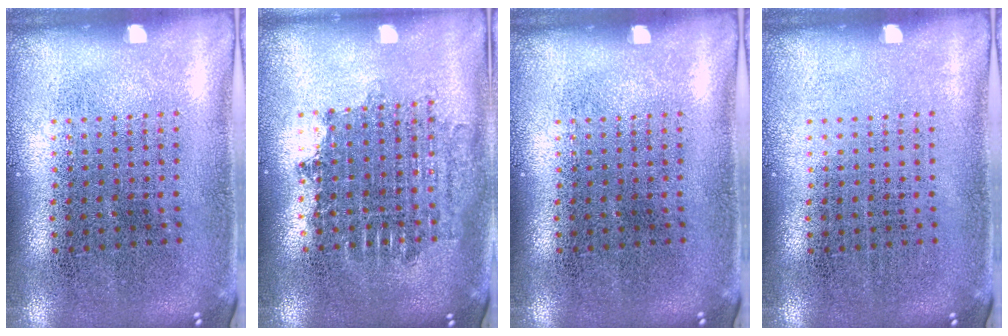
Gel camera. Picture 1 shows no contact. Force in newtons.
{"total": 1.8, "press": 1.5, "slide": 1.0}
{"total": 0.0}
{"total": 0.0}